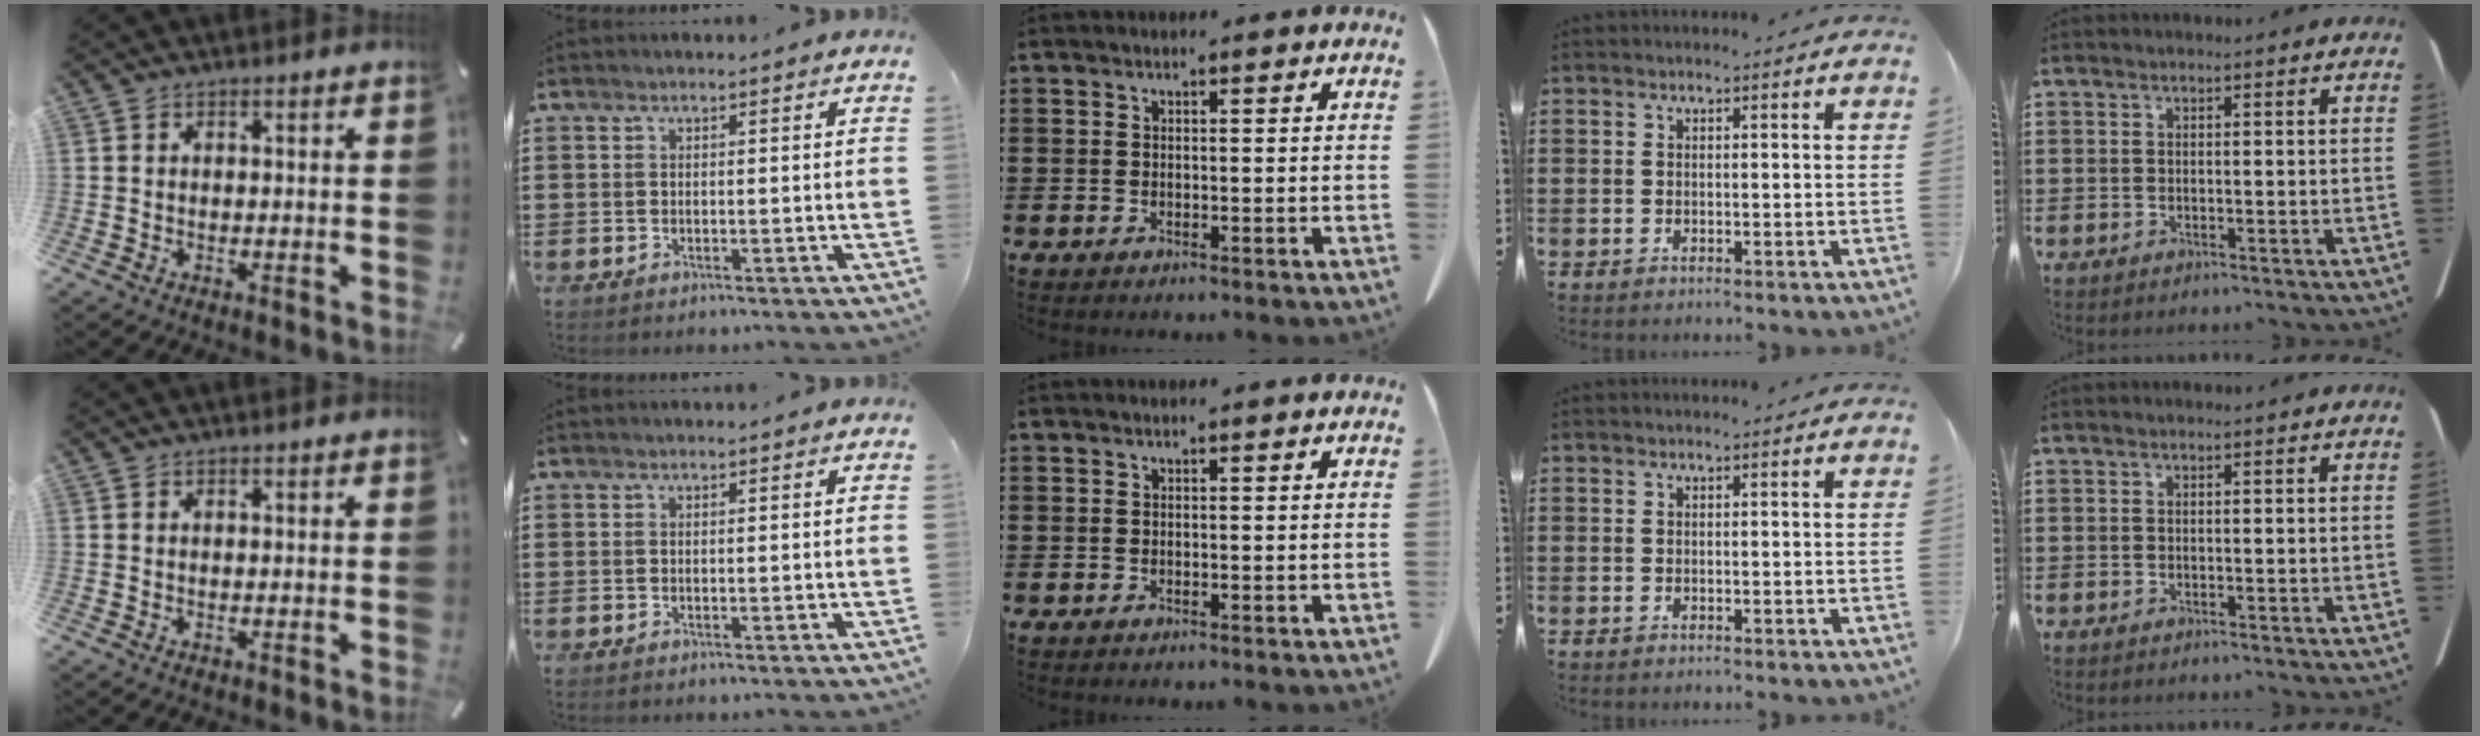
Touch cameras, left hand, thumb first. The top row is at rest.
{}